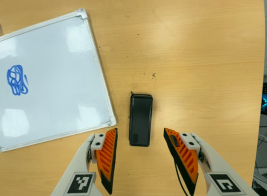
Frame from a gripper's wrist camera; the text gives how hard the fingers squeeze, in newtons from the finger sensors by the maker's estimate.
{"total": 0.0}